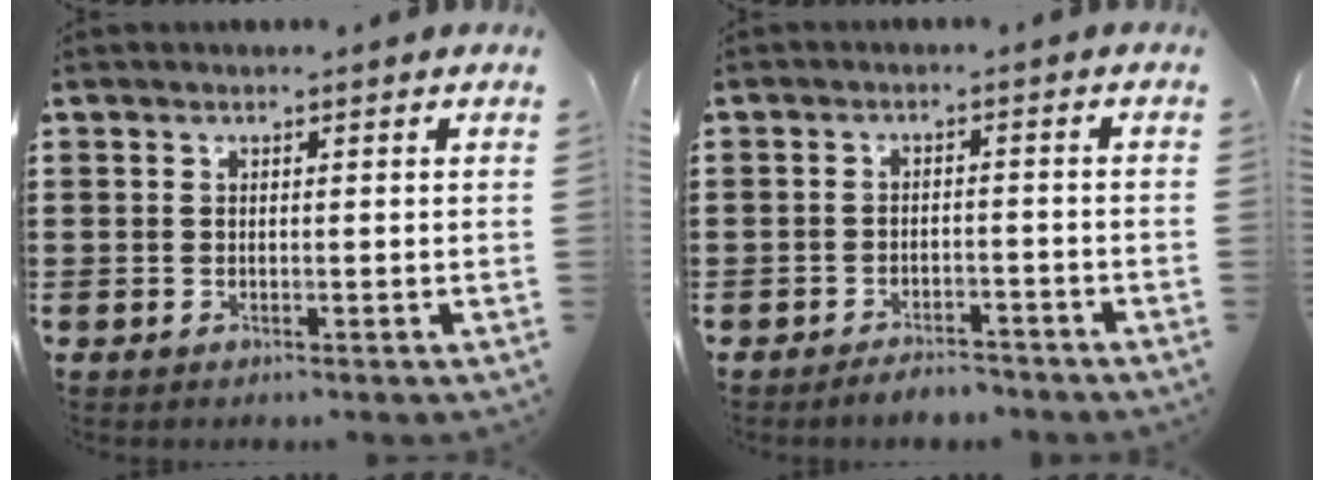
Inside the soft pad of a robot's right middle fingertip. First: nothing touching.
{"total": 2.9, "force": [-2.9, 0.3, 0.0], "torque": [-0.008, -0.001, -0.060]}